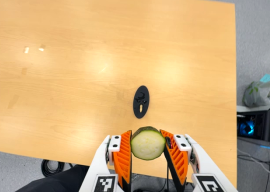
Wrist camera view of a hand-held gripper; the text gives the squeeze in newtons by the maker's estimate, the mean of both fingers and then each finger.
{"total": 9.0, "left": 8.3, "right": 9.8}